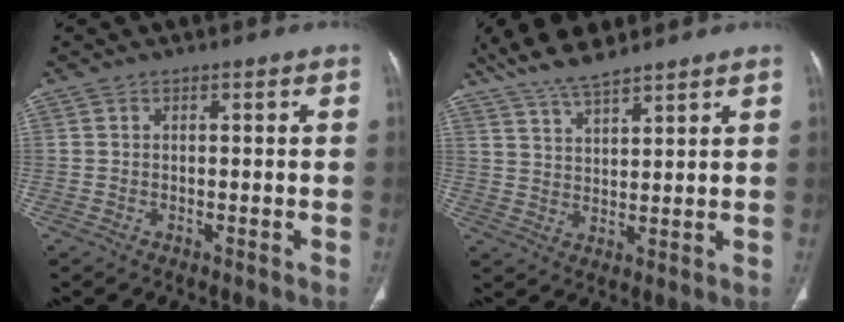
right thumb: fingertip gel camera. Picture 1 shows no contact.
{"total": 8.8, "force": [7.2, 2.1, 4.4], "torque": [-0.078, -0.026, 0.142]}